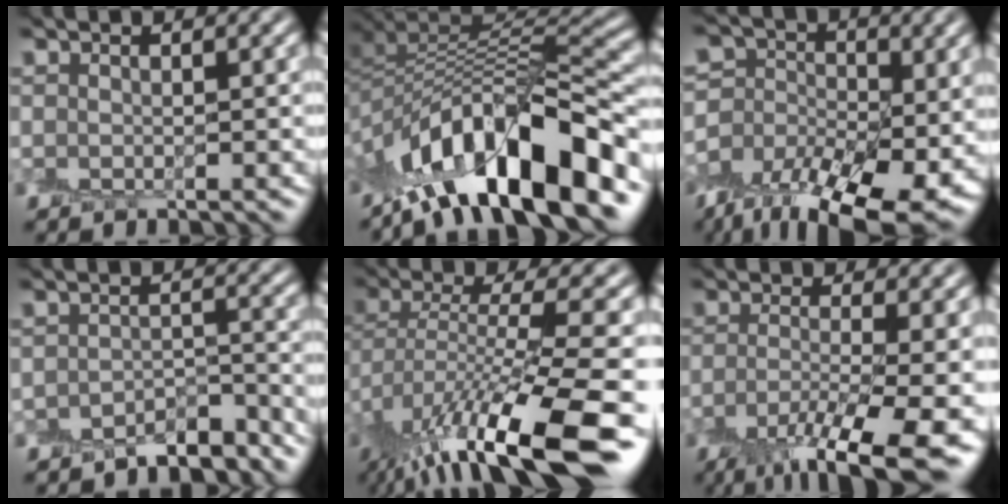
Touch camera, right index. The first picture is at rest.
{"total": 11.3, "force": [-5.8, 4.5, 8.6], "torque": [-0.126, 0.023, -0.101]}
{"total": 12.7, "force": [-6.5, 7.4, 7.9], "torque": [-0.131, -0.002, -0.109]}
{"total": 3.6, "force": [-3.4, 1.0, 0.6], "torque": [-0.002, 0.005, -0.051]}
{"total": 12.0, "force": [-6.2, 2.8, 9.8], "torque": [-0.186, 0.014, -0.091]}
{"total": 9.9, "force": [-5.2, 2.4, 8.0], "torque": [-0.138, -0.019, -0.085]}